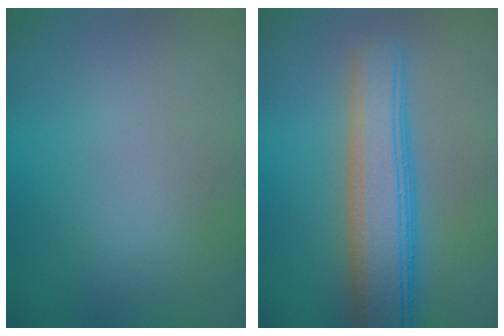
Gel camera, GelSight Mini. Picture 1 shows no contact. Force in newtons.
{"total": 6.1, "press": 6.1, "slide": 0.2}